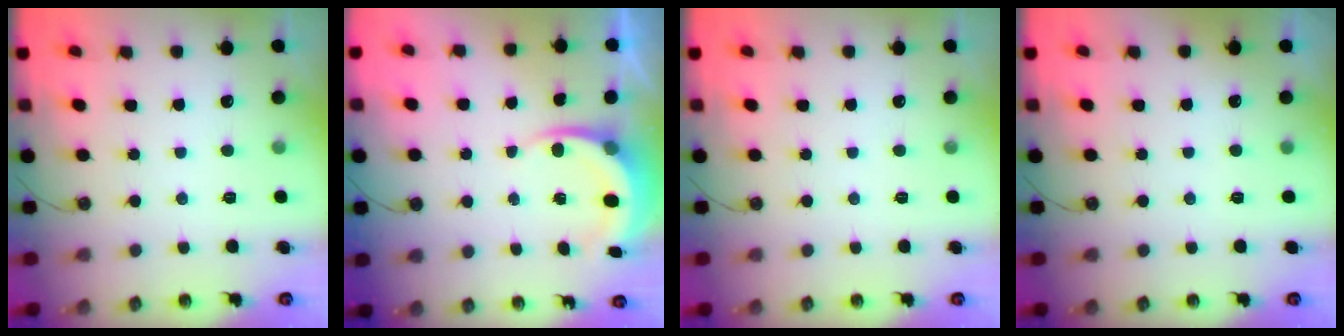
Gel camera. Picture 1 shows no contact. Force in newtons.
{"total": 7.1, "press": 6.9, "slide": 1.6}
{"total": 0.0}
{"total": 1.5, "press": 0.2, "slide": 1.5}